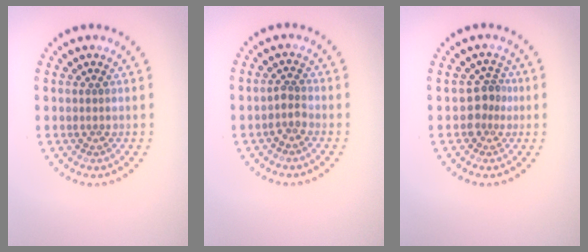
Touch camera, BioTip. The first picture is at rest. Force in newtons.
{"total": 1.4, "press": 1.2, "slide": 0.7}
{"total": 2.2, "press": 1.7, "slide": 1.4}